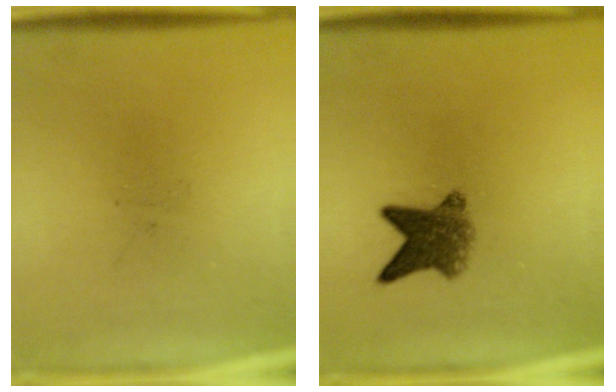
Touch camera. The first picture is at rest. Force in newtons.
{"total": 5.6}